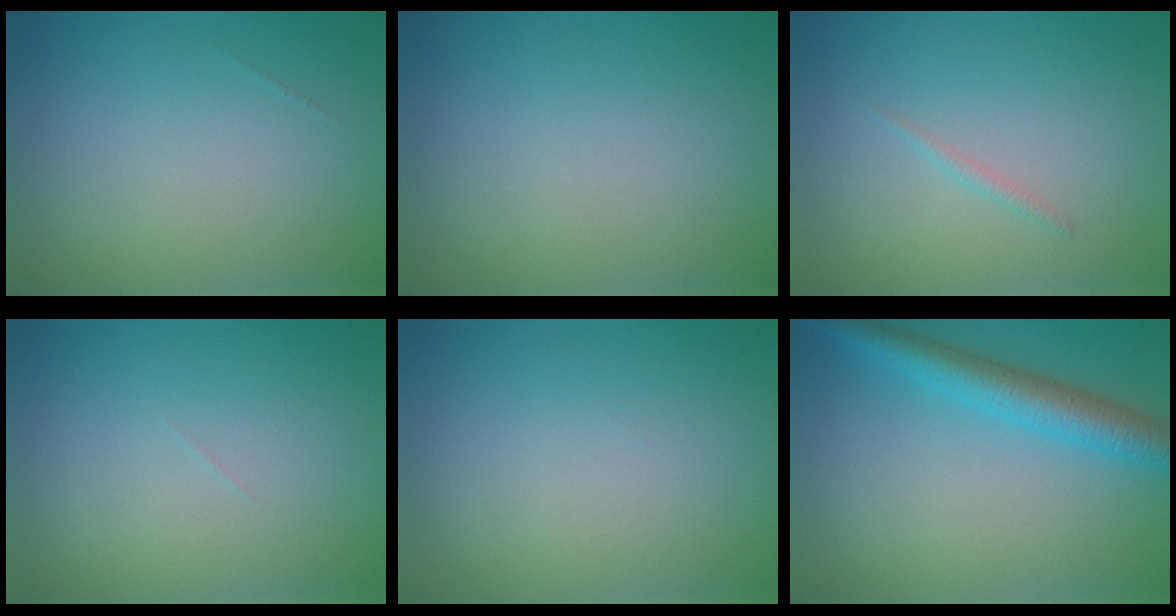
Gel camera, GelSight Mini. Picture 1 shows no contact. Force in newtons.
{"total": 0.0}
{"total": 0.6, "press": 0.6, "slide": 0.1}
{"total": 0.0}
{"total": 0.0}
{"total": 4.7, "press": 4.7, "slide": 0.1}